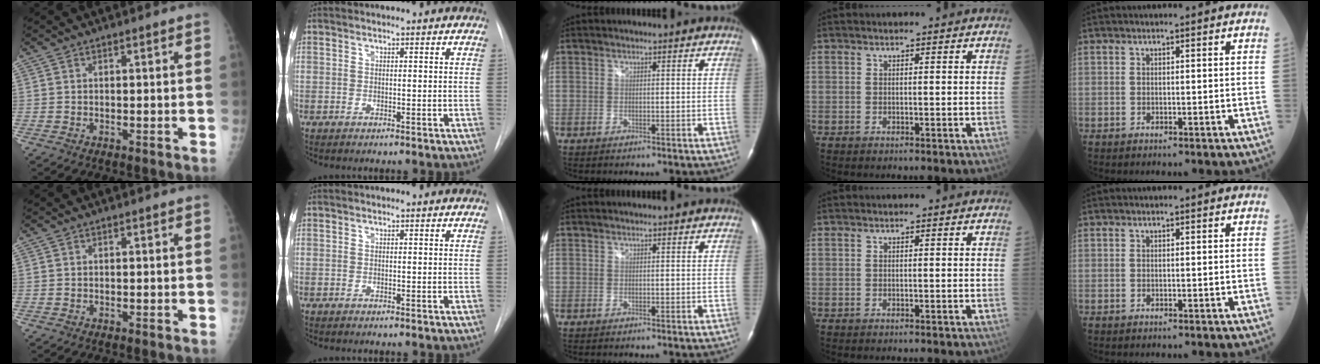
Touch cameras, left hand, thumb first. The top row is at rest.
{}